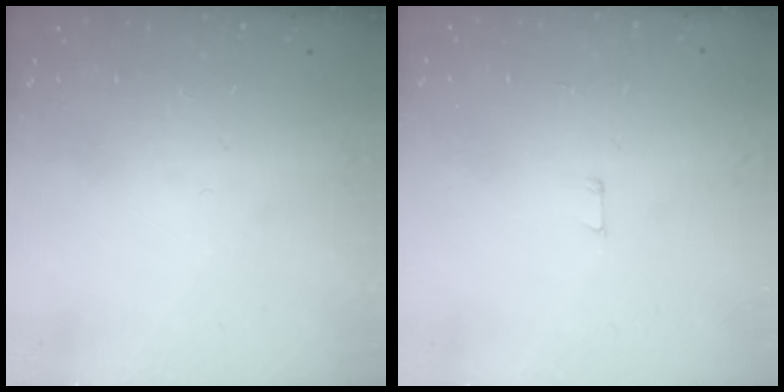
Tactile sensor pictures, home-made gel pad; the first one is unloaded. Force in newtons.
{"total": 2.9, "press": 2.9, "slide": 0.2}